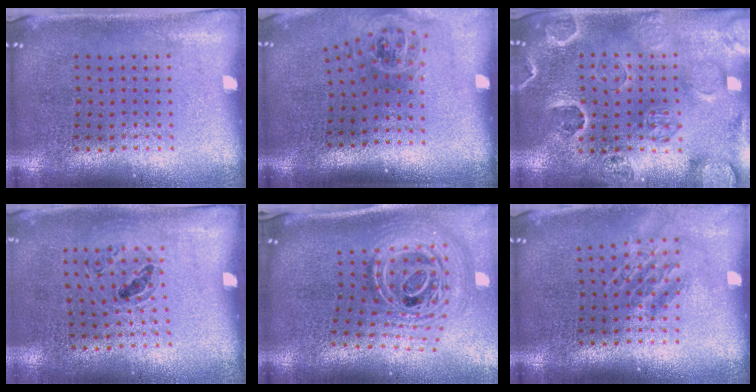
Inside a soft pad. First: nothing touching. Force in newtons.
{"total": 1.3, "press": 1.0, "slide": 0.8}
{"total": 2.7, "press": 2.7, "slide": 0.5}
{"total": 1.0, "press": 0.9, "slide": 0.4}
{"total": 3.1, "press": 2.1, "slide": 2.3}
{"total": 1.5, "press": 1.1, "slide": 1.1}